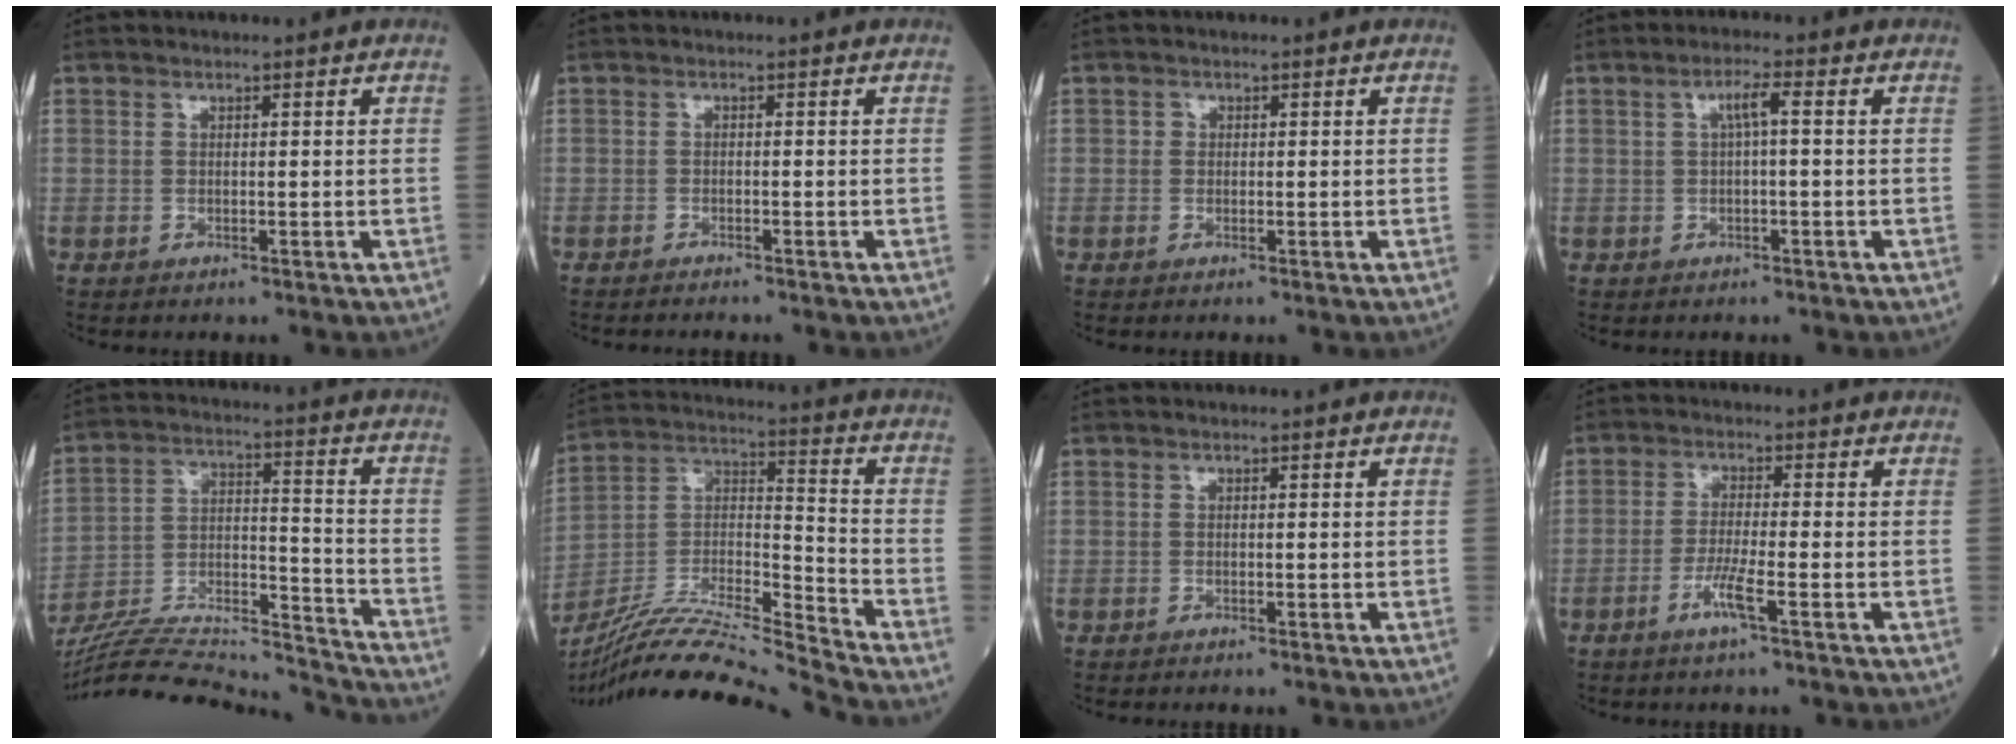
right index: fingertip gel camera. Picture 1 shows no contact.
{"total": 0.6, "force": [-0.5, -0.3, 0.1], "torque": [-0.005, -0.001, -0.011]}
{"total": 0.7, "force": [0.1, 0.6, 0.1], "torque": [0.001, 0.002, 0.001]}
{"total": 2.7, "force": [0.4, 0.2, 2.6], "torque": [-0.049, 0.009, 0.008]}
{"total": 22.5, "force": [-21.4, 1.0, 6.9], "torque": [-0.139, 0.008, -0.346]}
{"total": 18.5, "force": [-17.1, -2.0, 6.9], "torque": [-0.134, 0.008, -0.311]}
{"total": 0.0}
{"total": 4.0, "force": [-2.0, -0.2, 3.5], "torque": [-0.072, -0.007, -0.043]}